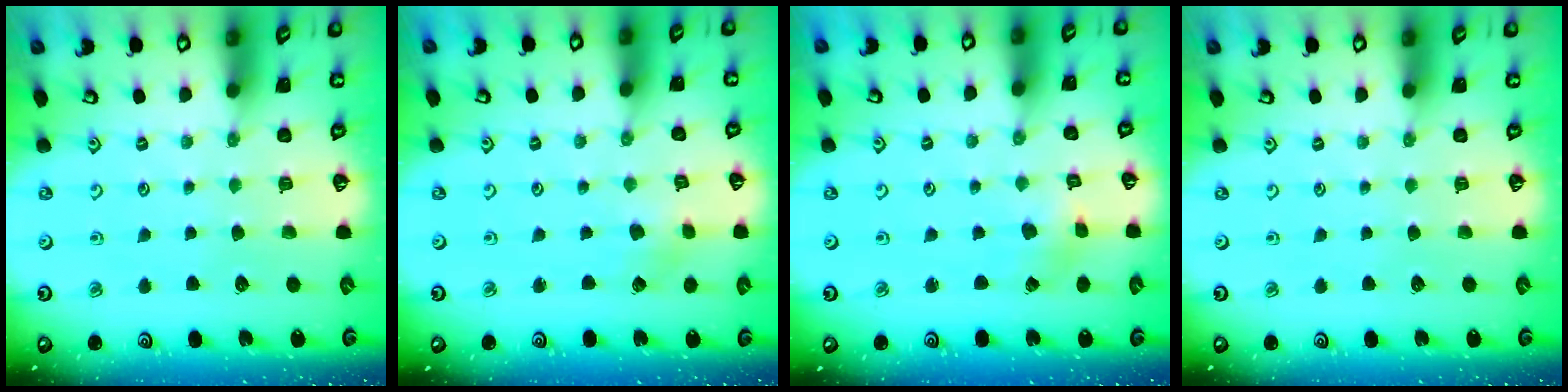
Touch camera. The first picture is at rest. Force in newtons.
{"total": 1.7, "press": 1.7, "slide": 0.2}
{"total": 1.4, "press": 1.4, "slide": 0.4}
{"total": 0.0}